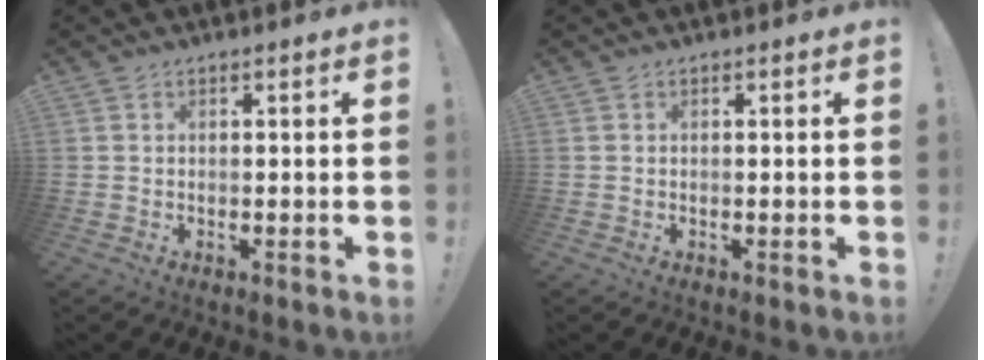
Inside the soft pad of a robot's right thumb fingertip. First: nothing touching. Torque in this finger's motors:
{"motor_torque": [0.26, 0.15, 0.11, -0.10, -0.07]}